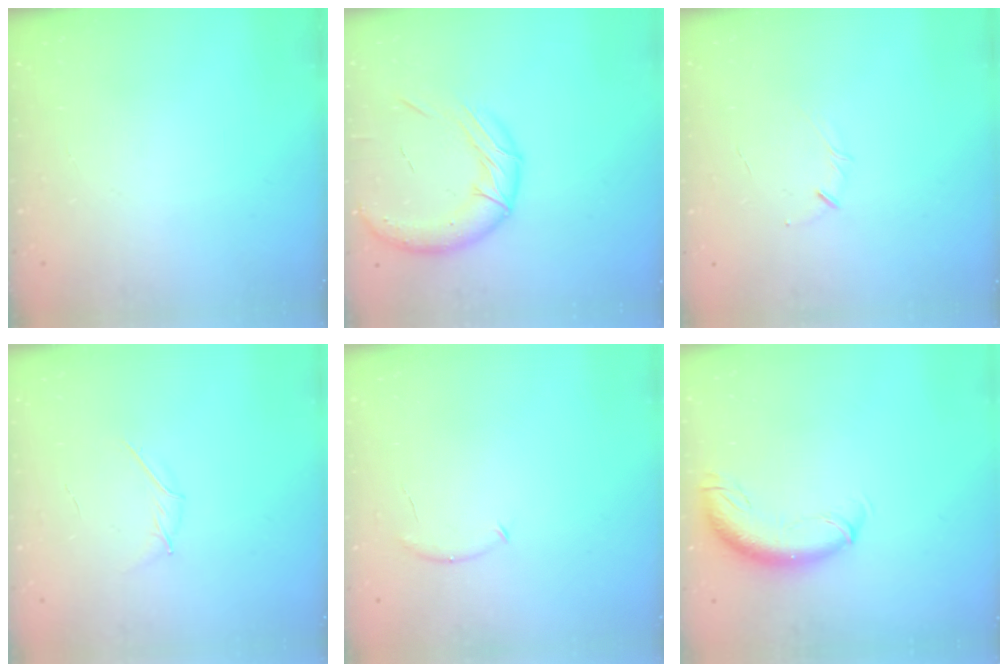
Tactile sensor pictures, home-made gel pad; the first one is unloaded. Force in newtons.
{"total": 16.1, "press": 15.9, "slide": 2.5}
{"total": 3.1, "press": 3.0, "slide": 0.7}
{"total": 3.6, "press": 3.5, "slide": 0.9}
{"total": 5.8, "press": 5.7, "slide": 1.2}
{"total": 10.2, "press": 10.0, "slide": 2.3}